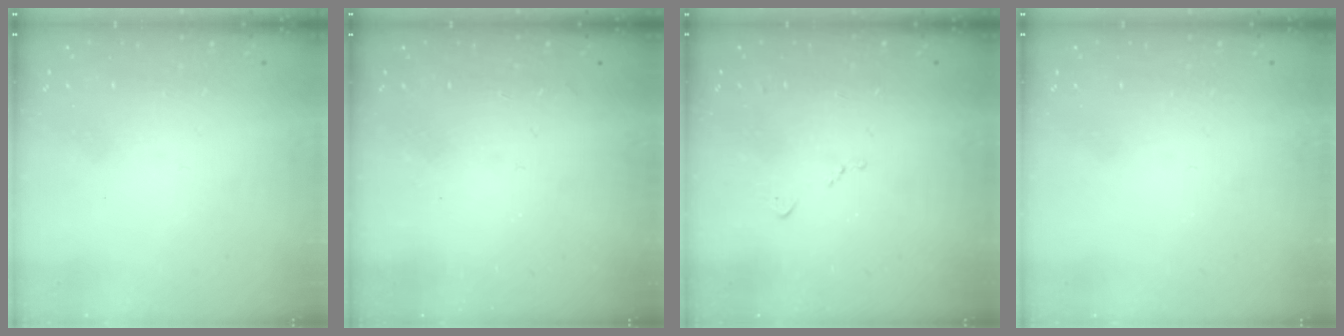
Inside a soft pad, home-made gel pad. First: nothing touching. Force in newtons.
{"total": 1.1, "press": 1.0, "slide": 0.3}
{"total": 6.1, "press": 6.0, "slide": 0.8}
{"total": 0.0}